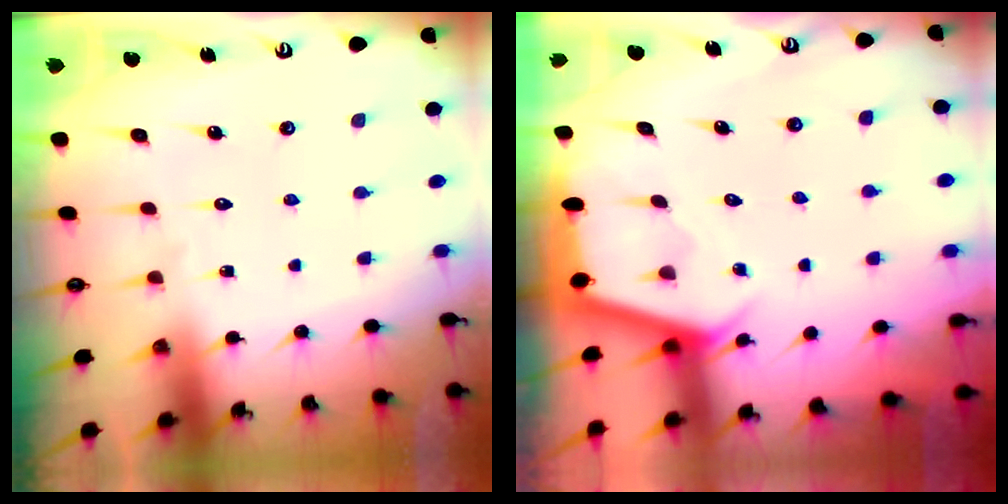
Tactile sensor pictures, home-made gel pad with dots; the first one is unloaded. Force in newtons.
{"total": 2.9, "press": 2.9, "slide": 0.3}